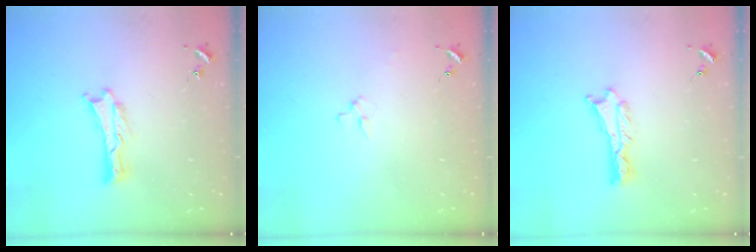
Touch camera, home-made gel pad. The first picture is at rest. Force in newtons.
{"total": 2.3, "press": 2.3, "slide": 0.3}
{"total": 0.7, "press": 0.7, "slide": 0.1}